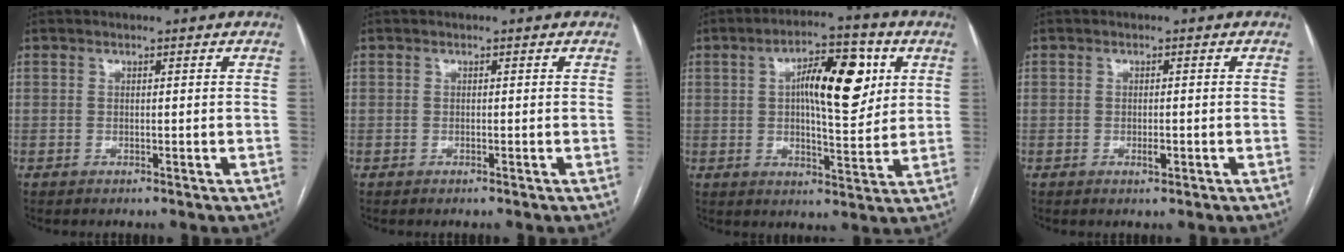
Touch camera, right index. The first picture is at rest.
{"total": 0.0}
{"total": 12.3, "force": [3.3, 3.7, 11.3], "torque": [-0.177, 0.018, 0.051]}
{"total": 1.4, "force": [-0.4, 0.5, 1.2], "torque": [-0.020, -0.001, -0.005]}